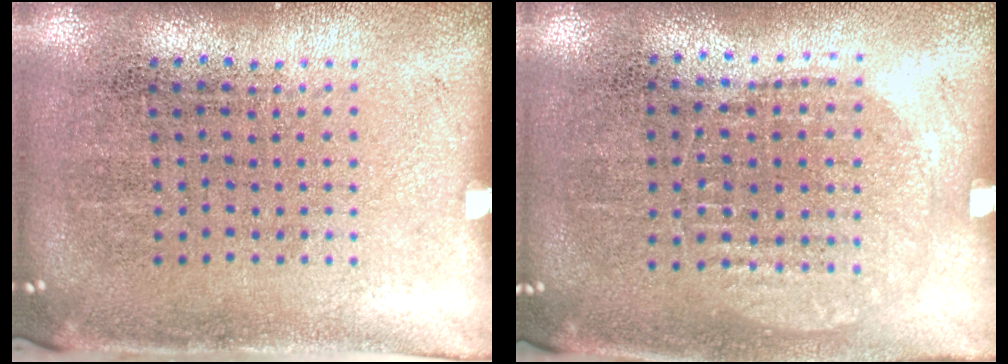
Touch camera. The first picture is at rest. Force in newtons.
{"total": 0.7, "press": 0.6, "slide": 0.2}